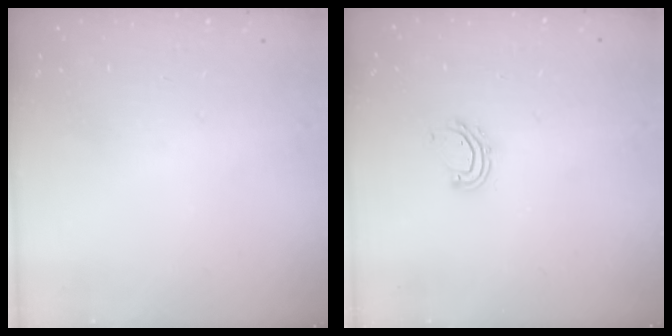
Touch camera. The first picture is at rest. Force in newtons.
{"total": 4.5, "press": 4.4, "slide": 0.4}